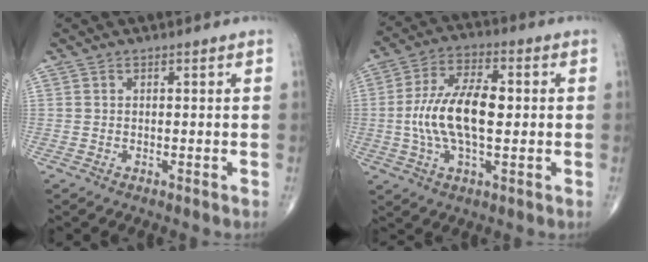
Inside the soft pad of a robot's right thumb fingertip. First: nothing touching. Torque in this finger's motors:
{"motor_torque": [0.23, 0.21, 0.88, -0.14, 0.37]}